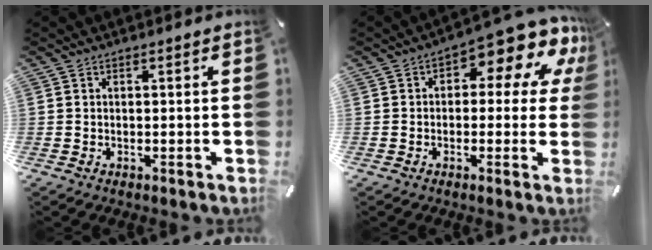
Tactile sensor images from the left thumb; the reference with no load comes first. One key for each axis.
{"total": 11.4, "fx": 6.4, "fy": 4.5, "fz": 8.3, "tx": -0.108, "ty": -0.060, "tz": 0.104}